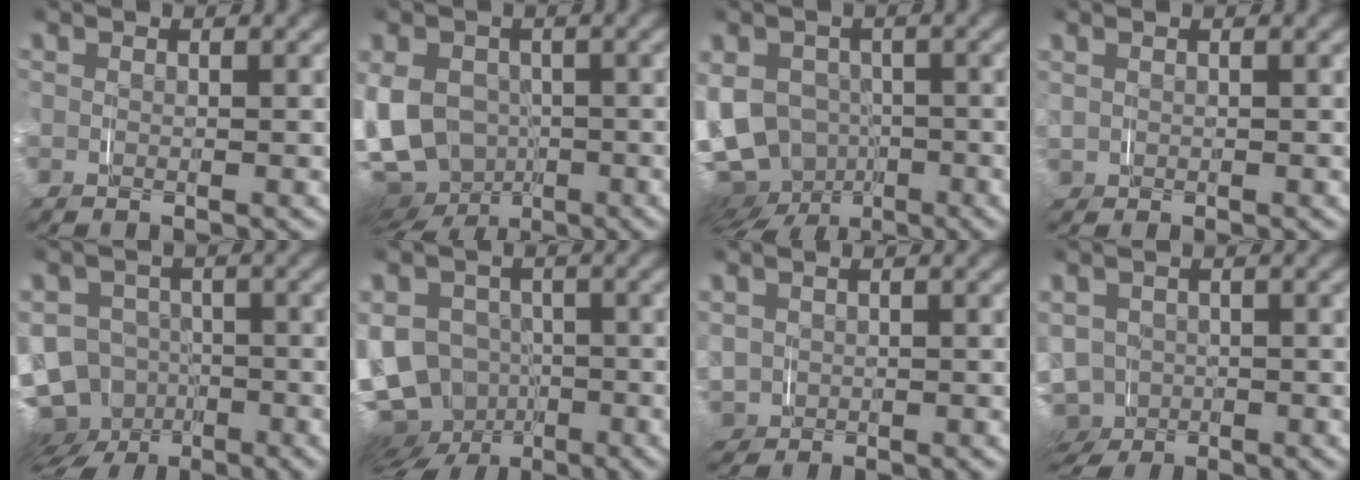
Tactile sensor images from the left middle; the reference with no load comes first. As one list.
[{"total": 9.1, "force": [-2.9, 7.8, 3.7], "torque": [-0.115, -0.048, -0.035]}, {"total": 10.7, "force": [-2.6, 9.6, 3.9], "torque": [-0.117, -0.052, -0.037]}, {"total": 1.5, "force": [0.4, 1.4, 0.5], "torque": [-0.023, 0.000, 0.008]}, {"total": 12.7, "force": [-4.6, 11.3, 3.4], "torque": [-0.102, -0.061, -0.077]}, {"total": 12.1, "force": [-2.6, 11.0, 4.3], "torque": [-0.117, -0.053, -0.043]}, {"total": 3.6, "force": [0.1, 3.4, 1.1], "torque": [-0.047, -0.014, 0.007]}, {"total": 8.8, "force": [-2.3, 8.0, 2.8], "torque": [-0.089, -0.037, -0.034]}]